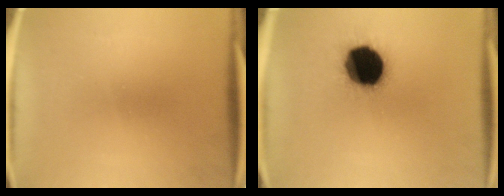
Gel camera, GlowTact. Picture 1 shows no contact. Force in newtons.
{"total": 19.9}